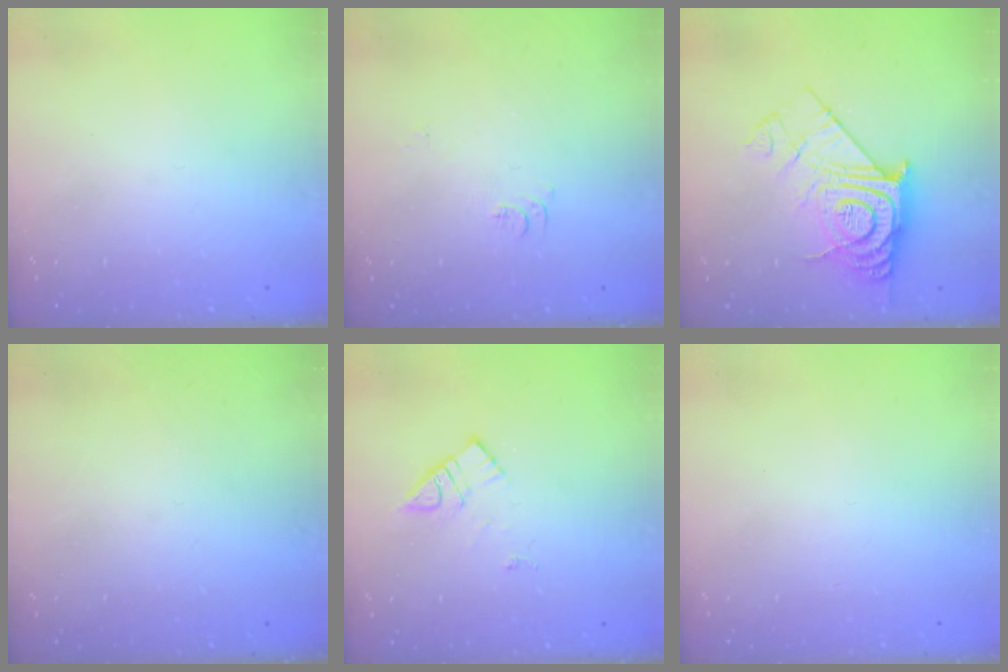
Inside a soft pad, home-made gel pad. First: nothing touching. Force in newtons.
{"total": 5.2, "press": 5.1, "slide": 0.6}
{"total": 15.3, "press": 15.2, "slide": 1.1}
{"total": 0.0}
{"total": 9.3, "press": 9.3, "slide": 0.5}
{"total": 1.5, "press": 1.5, "slide": 0.1}